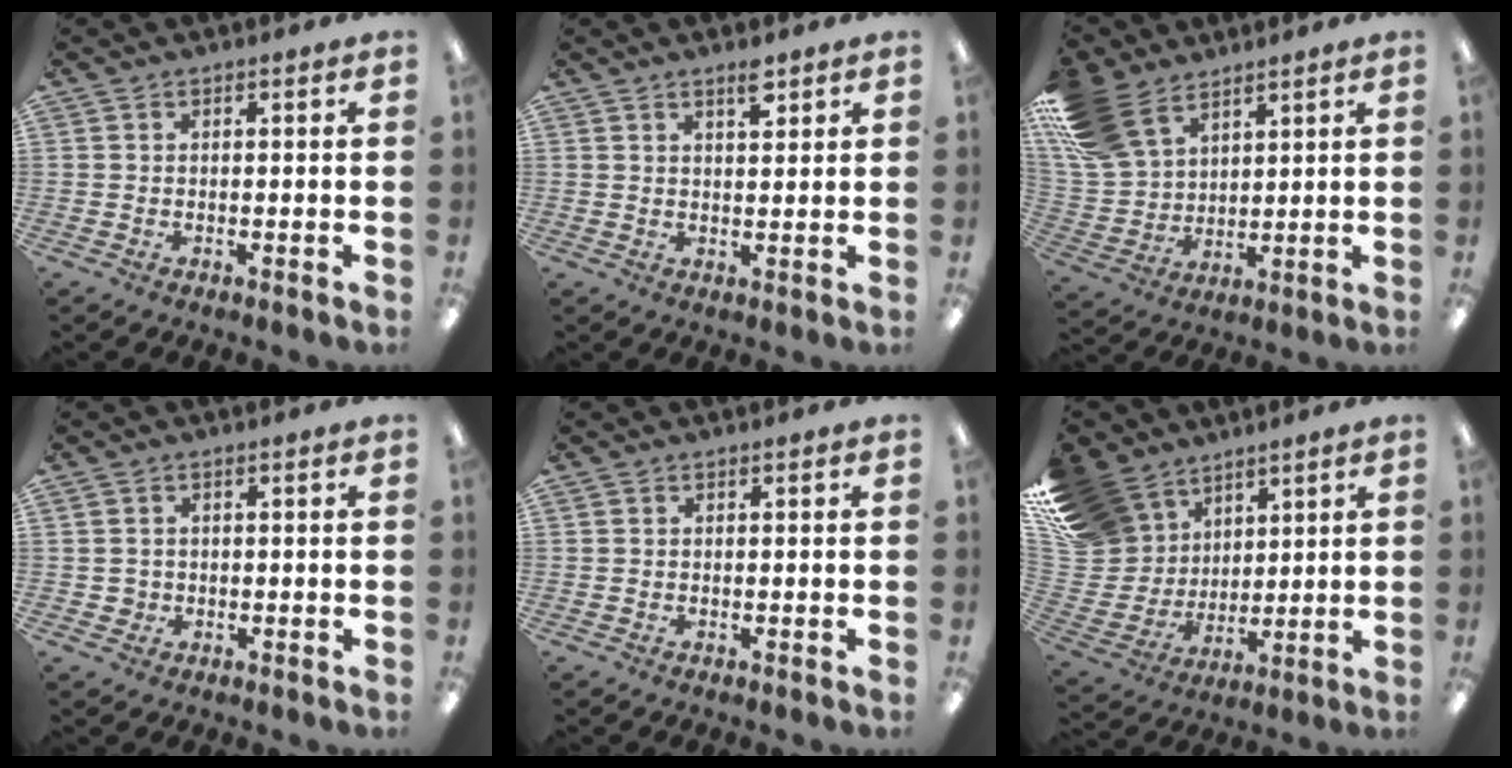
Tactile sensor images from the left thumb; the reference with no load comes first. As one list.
[{"total": 3.8, "force": [2.7, 1.1, 2.4], "torque": [-0.030, -0.013, 0.044]}, {"total": 16.4, "force": [10.5, 9.7, 7.9], "torque": [-0.195, -0.039, 0.203]}, {"total": 2.1, "force": [0.1, 2.0, 0.4], "torque": [-0.009, 0.003, 0.000]}, {"total": 0.0}, {"total": 15.9, "force": [10.5, 11.2, 4.3], "torque": [-0.128, -0.060, 0.212]}]